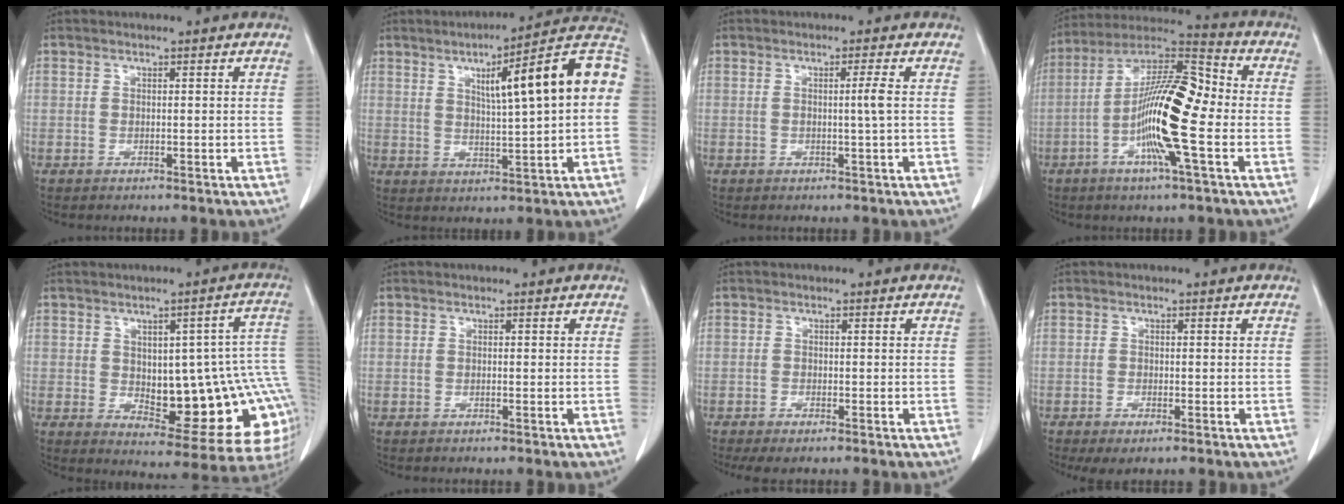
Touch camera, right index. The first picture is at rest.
{"total": 16.1, "force": [3.4, 1.2, 15.7], "torque": [-0.218, 0.033, 0.043]}
{"total": 1.8, "force": [0.0, -0.7, 1.6], "torque": [-0.027, 0.000, 0.002]}
{"total": 15.7, "force": [-2.9, 1.9, 15.3], "torque": [-0.282, 0.013, -0.059]}
{"total": 19.0, "force": [-0.6, 6.6, 17.8], "torque": [-0.164, 0.024, 0.019]}
{"total": 0.0}
{"total": 2.6, "force": [-1.9, 0.7, 1.7], "torque": [-0.029, -0.007, -0.029]}
{"total": 2.7, "force": [-1.6, 0.8, 1.9], "torque": [-0.034, -0.006, -0.023]}